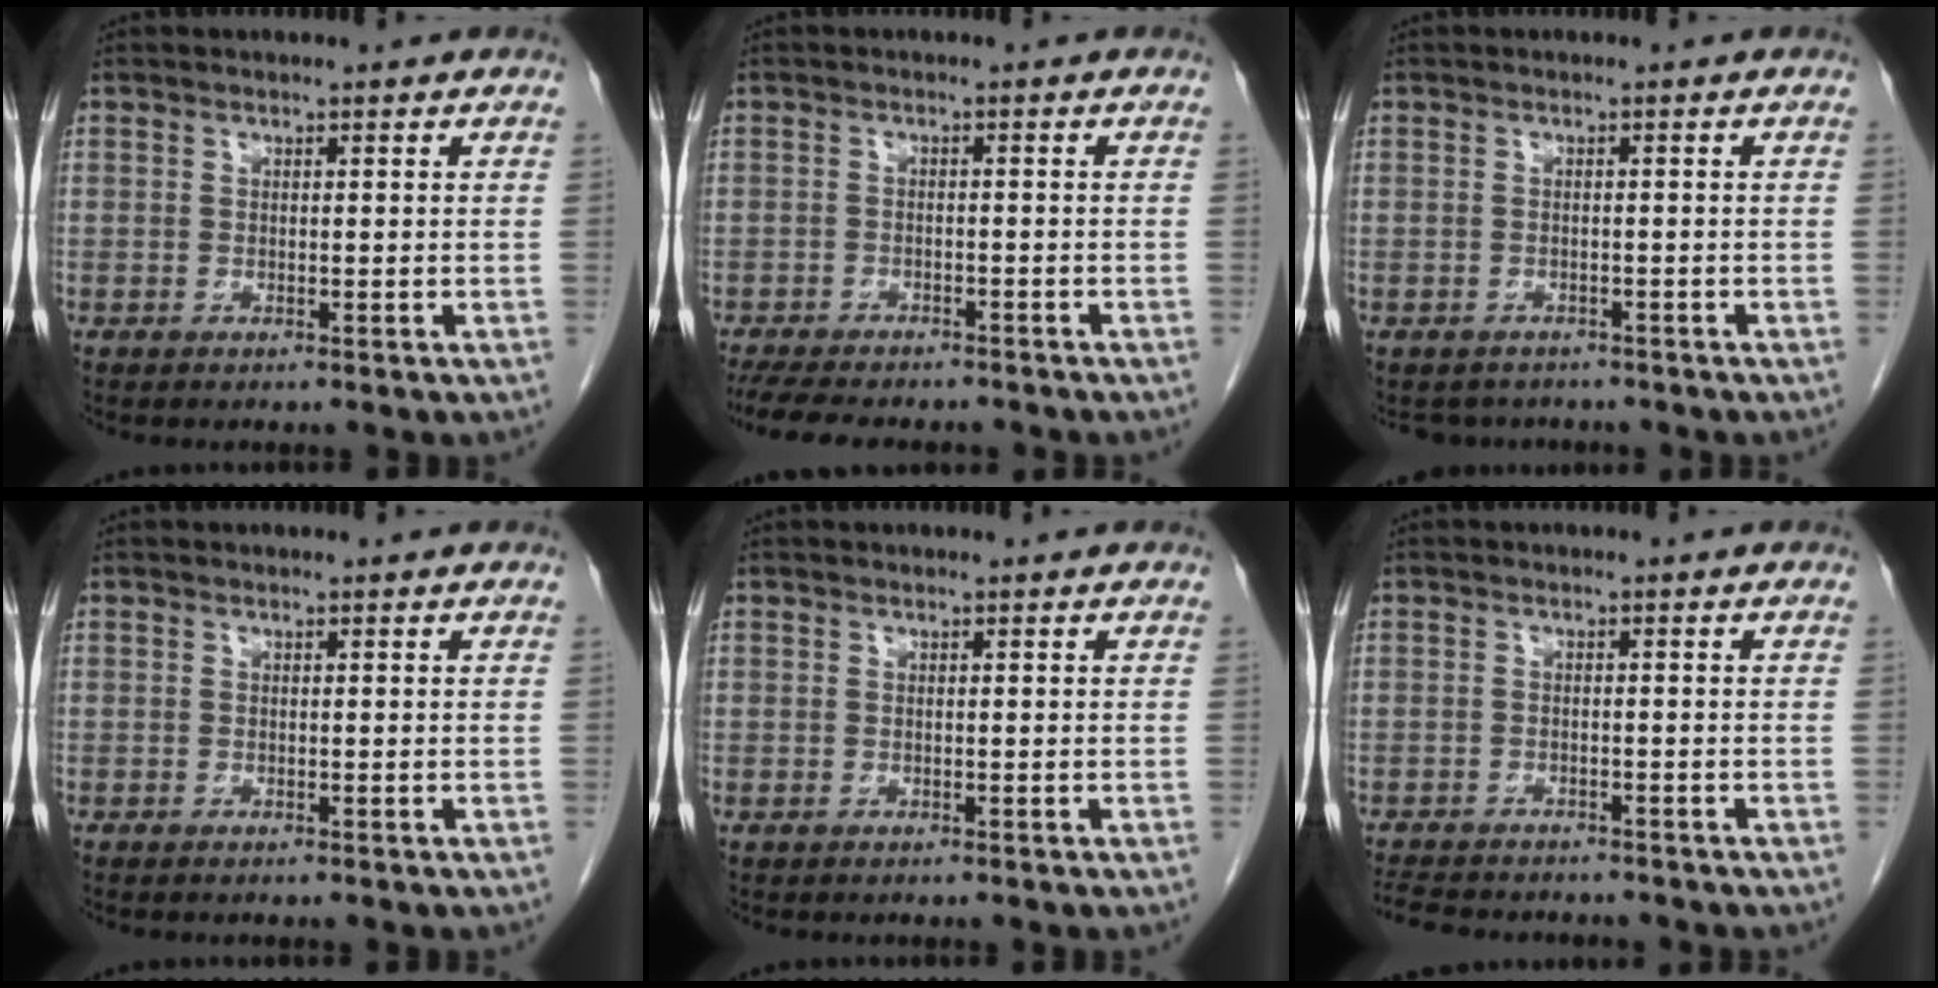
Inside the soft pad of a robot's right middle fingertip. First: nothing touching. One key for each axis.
{"total": 12.7, "fx": -10.9, "fy": 3.5, "fz": 5.4, "tx": -0.104, "ty": -0.011, "tz": -0.149}
{"total": 3.3, "fx": -2.9, "fy": 1.5, "fz": -0.1, "tx": 0.001, "ty": 0.003, "tz": -0.040}
{"total": 0.0}
{"total": 0.0}
{"total": 9.3, "fx": -8.2, "fy": 2.7, "fz": 3.4, "tx": -0.064, "ty": -0.005, "tz": -0.114}